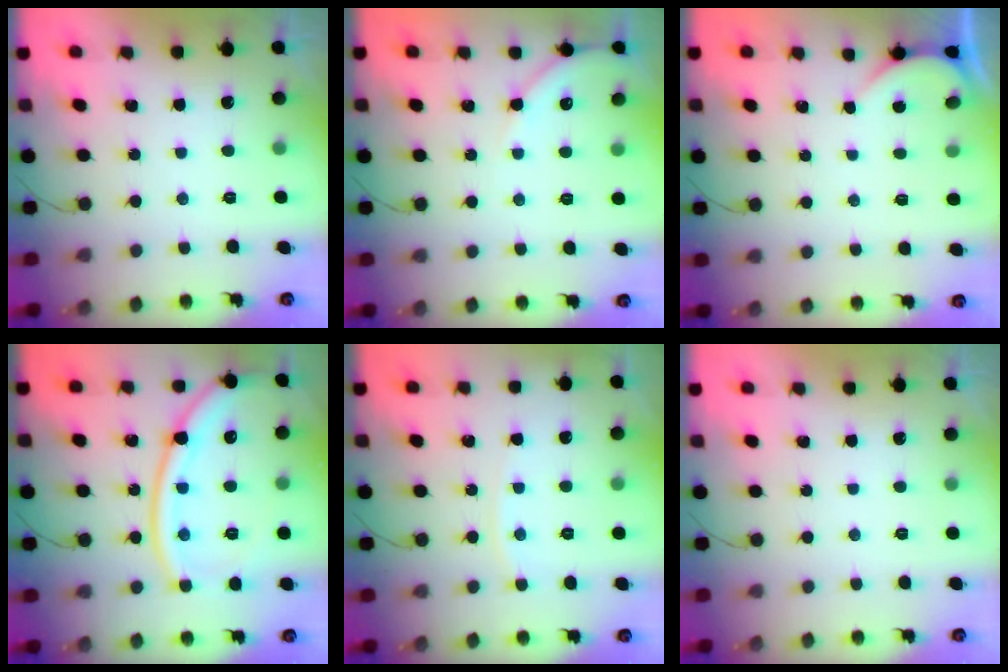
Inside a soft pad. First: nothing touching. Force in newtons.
{"total": 6.7, "press": 6.7, "slide": 0.8}
{"total": 0.7, "press": 0.7, "slide": 0.1}
{"total": 17.2, "press": 17.1, "slide": 2.1}
{"total": 4.0, "press": 4.0, "slide": 0.5}
{"total": 0.0}